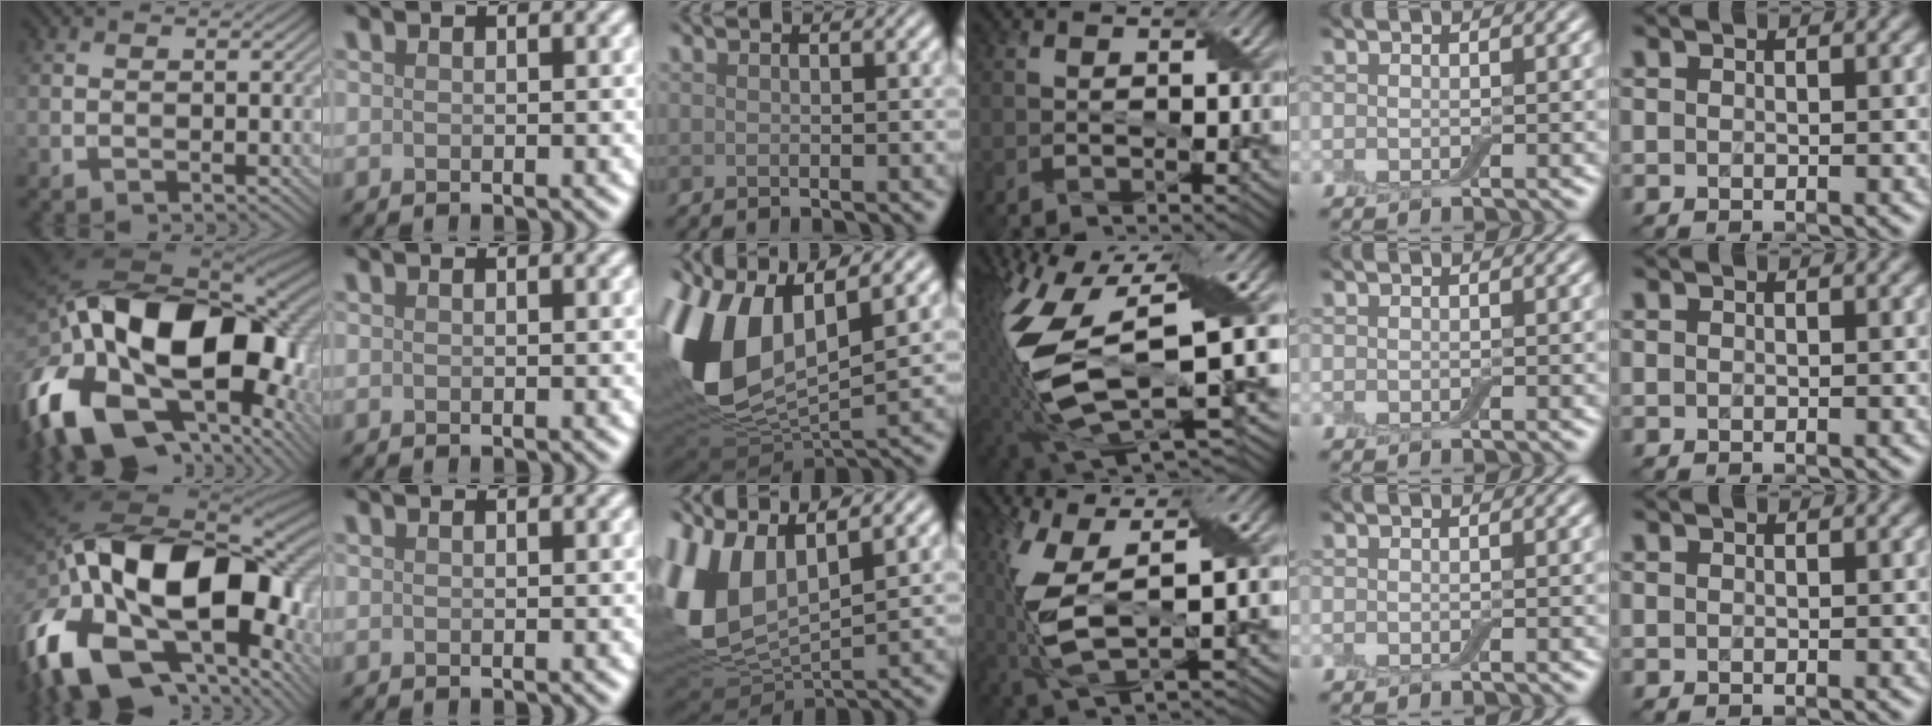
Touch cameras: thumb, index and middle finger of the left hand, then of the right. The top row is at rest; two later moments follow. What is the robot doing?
{"motion": "wrap", "object": "adhesive wrap"}